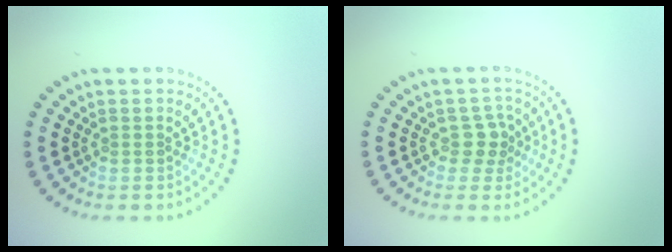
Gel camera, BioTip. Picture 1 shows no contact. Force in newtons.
{"total": 1.8, "press": 1.6, "slide": 0.9}